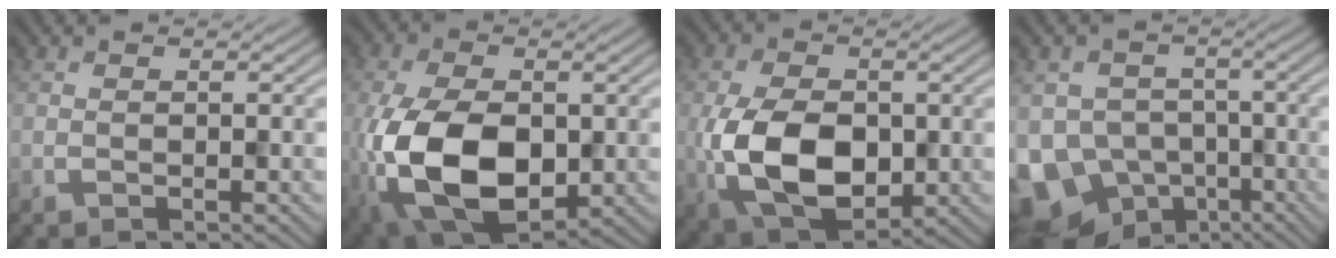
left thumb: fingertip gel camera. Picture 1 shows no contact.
{"total": 14.0, "force": [-3.0, 8.4, 10.9], "torque": [-0.240, -0.034, -0.044]}
{"total": 10.0, "force": [-1.6, 6.3, 7.6], "torque": [-0.164, -0.015, -0.024]}
{"total": 12.8, "force": [-7.5, 9.3, 4.5], "torque": [-0.119, -0.027, -0.107]}